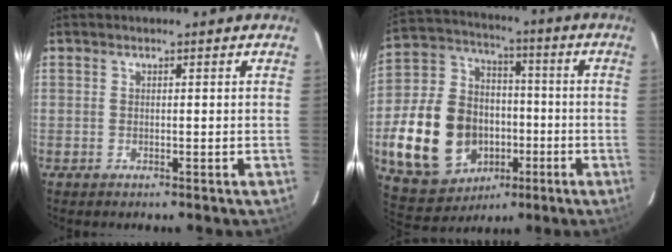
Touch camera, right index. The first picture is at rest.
{"total": 21.0, "force": [-5.8, 16.2, 12.1], "torque": [-0.293, 0.028, -0.071]}